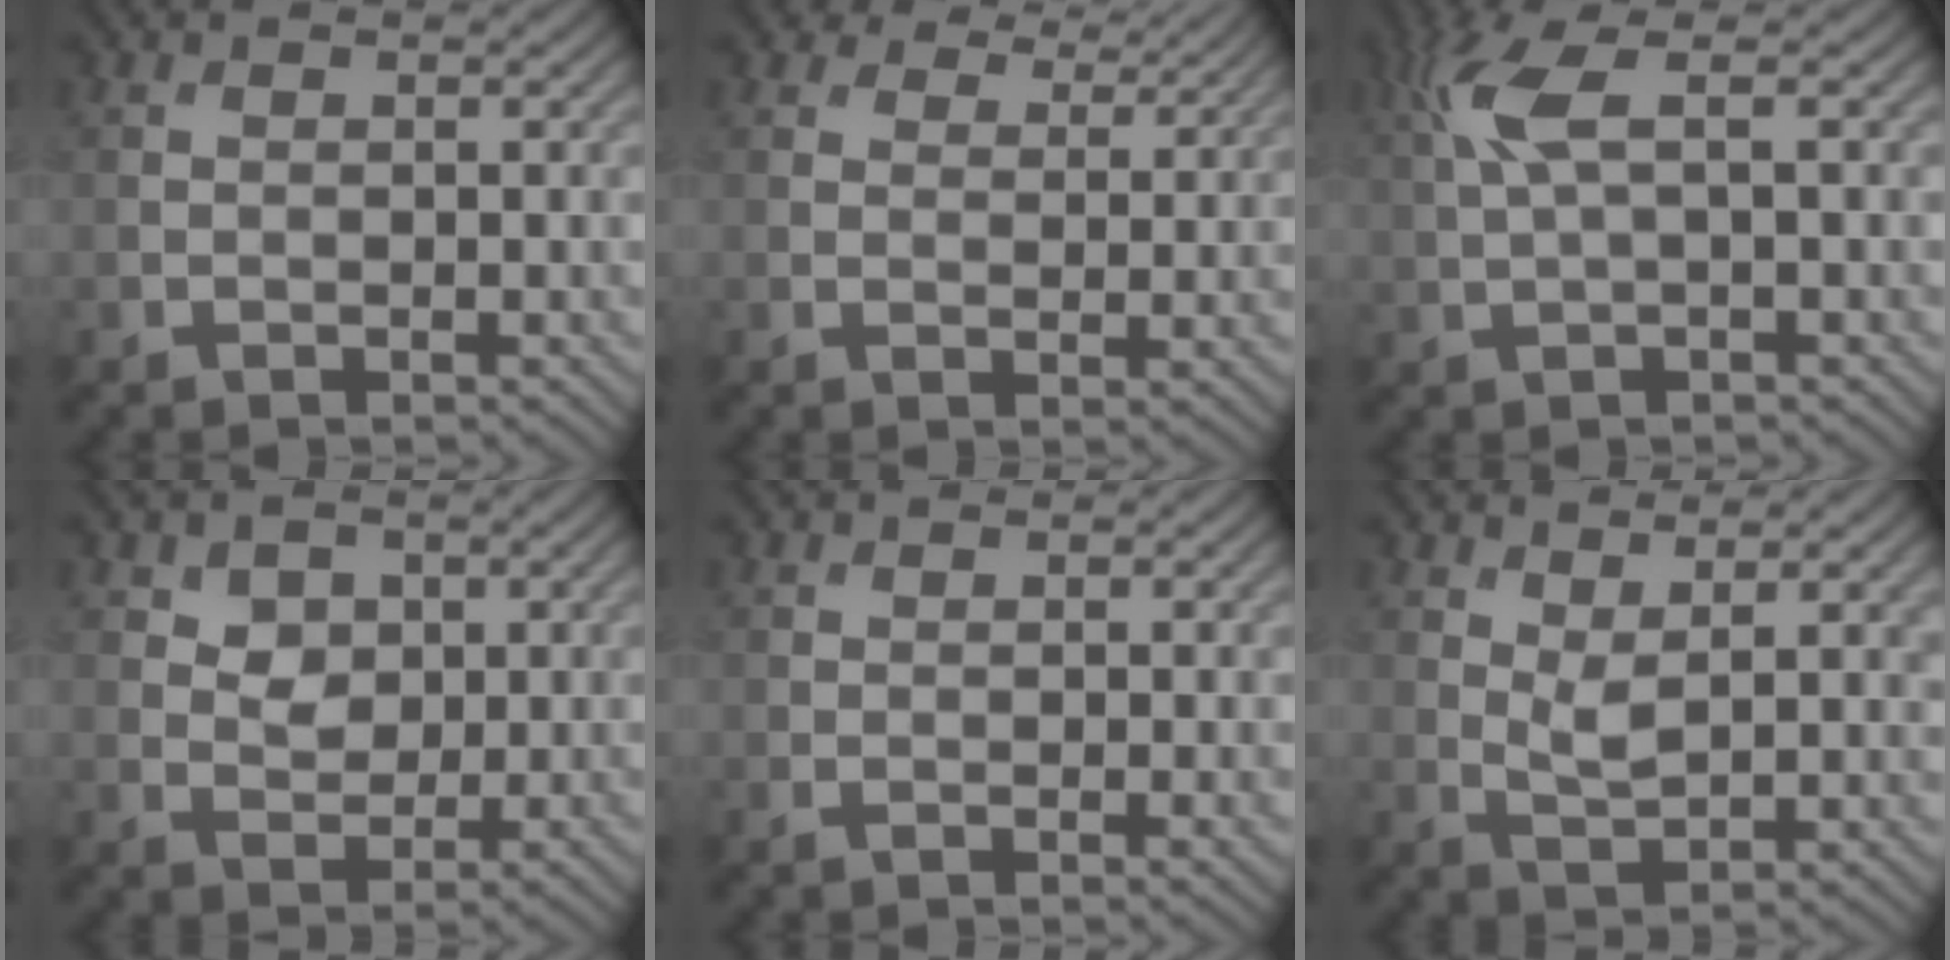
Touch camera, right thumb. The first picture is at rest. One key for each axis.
{"total": 5.9, "fx": 5.0, "fy": 2.3, "fz": 2.2, "tx": -0.045, "ty": -0.007, "tz": 0.079}
{"total": 4.8, "fx": 1.4, "fy": 1.0, "fz": 4.5, "tx": -0.109, "ty": 0.014, "tz": 0.028}
{"total": 3.5, "fx": 1.5, "fy": 2.7, "fz": 1.6, "tx": -0.031, "ty": -0.010, "tz": 0.020}
{"total": 1.2, "fx": 0.1, "fy": 0.3, "fz": 1.1, "tx": -0.018, "ty": -0.004, "tz": 0.002}
{"total": 4.2, "fx": 2.0, "fy": 1.2, "fz": 3.5, "tx": -0.071, "ty": -0.007, "tz": 0.043}